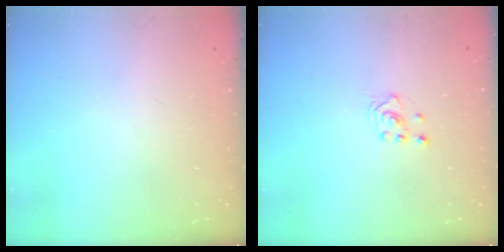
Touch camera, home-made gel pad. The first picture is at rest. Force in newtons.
{"total": 1.6, "press": 1.5, "slide": 0.2}